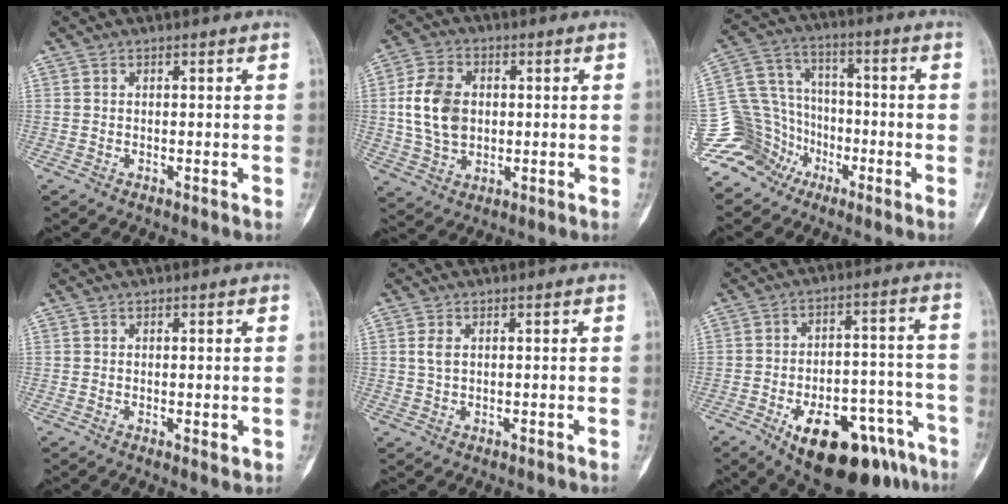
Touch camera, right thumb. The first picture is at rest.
{"total": 11.1, "force": [0.6, 8.1, 7.6], "torque": [-0.132, 0.006, 0.012]}
{"total": 13.9, "force": [-8.2, 10.8, 3.1], "torque": [-0.048, 0.076, -0.157]}
{"total": 2.0, "force": [-0.3, 0.8, 1.8], "torque": [-0.021, -0.005, -0.001]}
{"total": 2.1, "force": [0.4, 1.3, 1.6], "torque": [-0.035, 0.003, 0.009]}
{"total": 20.9, "force": [-11.9, 9.6, 14.2], "torque": [-0.150, 0.076, -0.166]}